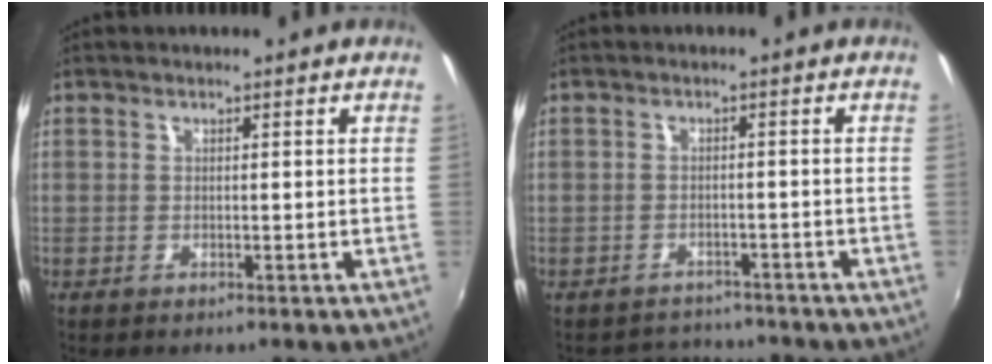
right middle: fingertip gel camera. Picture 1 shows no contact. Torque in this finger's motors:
{"motor_torque": [-0.82, -0.37, -0.08, -0.09]}